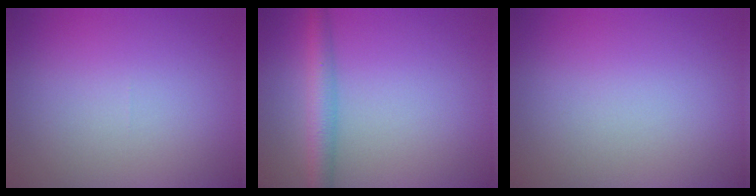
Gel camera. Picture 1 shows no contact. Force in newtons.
{"total": 3.4, "press": 3.4, "slide": 0.2}
{"total": 0.0}